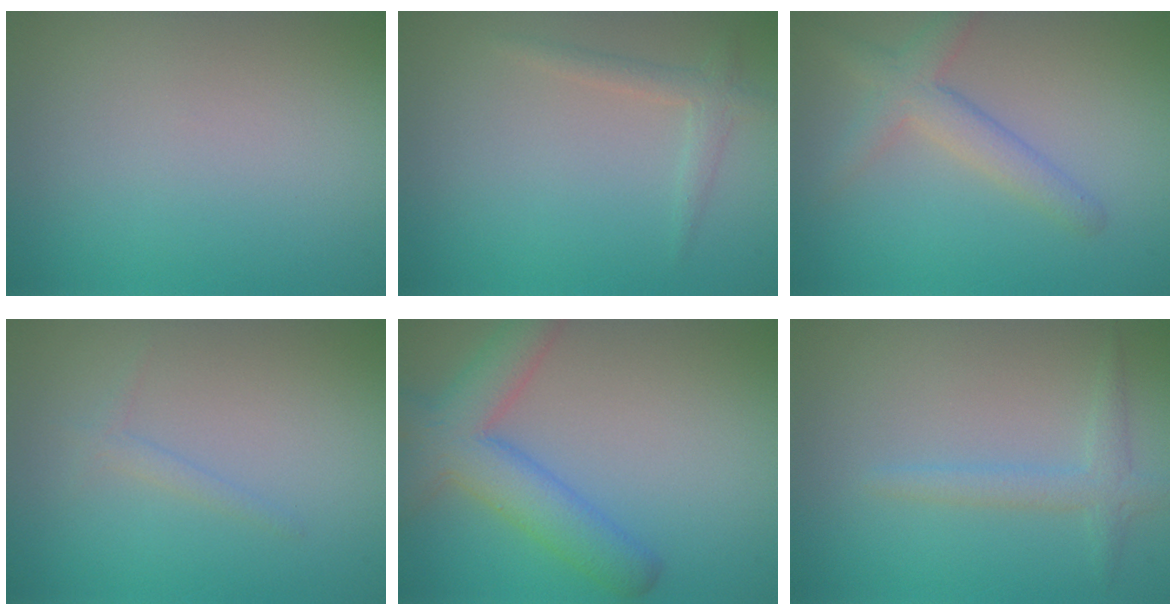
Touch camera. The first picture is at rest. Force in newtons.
{"total": 1.5, "press": 1.5, "slide": 0.0}
{"total": 3.2, "press": 3.2, "slide": 0.2}
{"total": 1.0, "press": 1.0, "slide": 0.1}
{"total": 6.2, "press": 6.1, "slide": 0.4}
{"total": 1.9, "press": 1.9, "slide": 0.1}